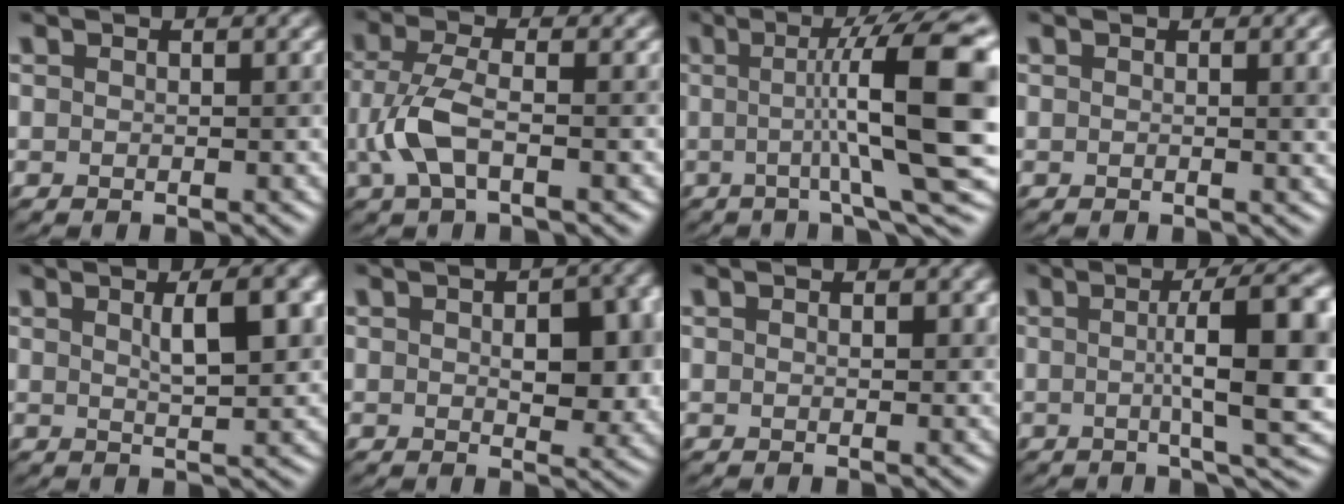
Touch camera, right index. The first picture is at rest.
{"total": 3.7, "force": [-1.0, 1.5, 3.2], "torque": [-0.083, 0.001, -0.021]}
{"total": 12.3, "force": [0.5, 1.9, 12.2], "torque": [-0.140, 0.011, 0.008]}
{"total": 2.9, "force": [0.4, 1.0, 2.7], "torque": [-0.013, 0.005, 0.005]}
{"total": 5.1, "force": [1.6, 1.5, 4.7], "torque": [-0.048, 0.009, 0.025]}
{"total": 5.9, "force": [0.5, 3.0, 5.0], "torque": [-0.056, -0.002, 0.018]}
{"total": 0.9, "force": [0.5, 0.3, 0.6], "torque": [-0.002, -0.001, 0.013]}
{"total": 11.1, "force": [0.6, 2.6, 10.8], "torque": [-0.115, 0.011, 0.008]}